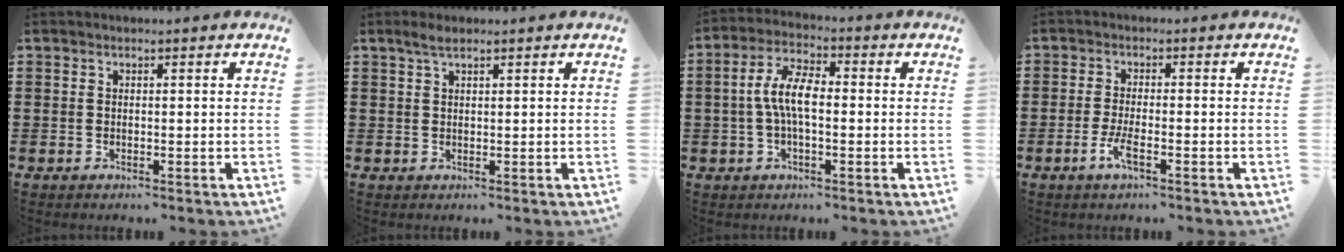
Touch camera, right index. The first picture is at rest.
{"total": 1.7, "force": [1.2, 0.5, 1.2], "torque": [-0.025, 0.004, 0.020]}
{"total": 6.8, "force": [-0.5, 2.6, 6.2], "torque": [-0.133, 0.002, -0.015]}
{"total": 3.4, "force": [-1.7, 0.6, 2.9], "torque": [-0.068, -0.007, -0.037]}